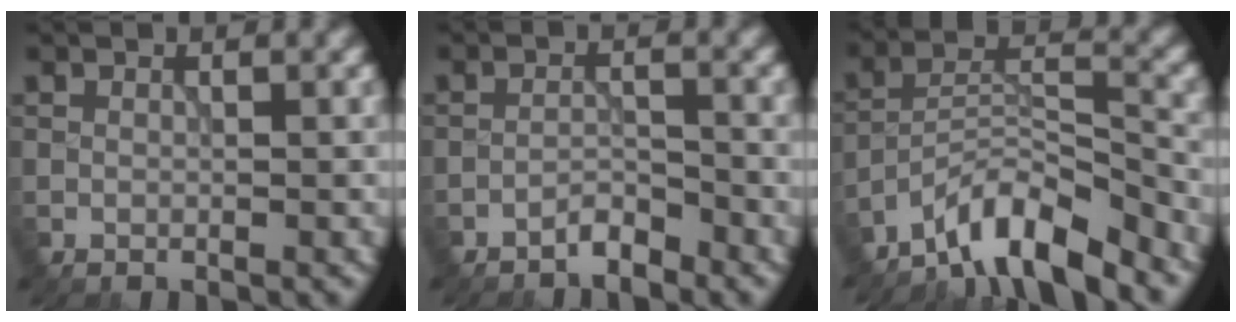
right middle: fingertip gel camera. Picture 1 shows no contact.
{"total": 1.8, "force": [-1.7, 0.3, 0.6], "torque": [-0.009, 0.007, -0.034]}
{"total": 7.2, "force": [-6.2, 1.3, 3.5], "torque": [-0.053, 0.004, -0.117]}